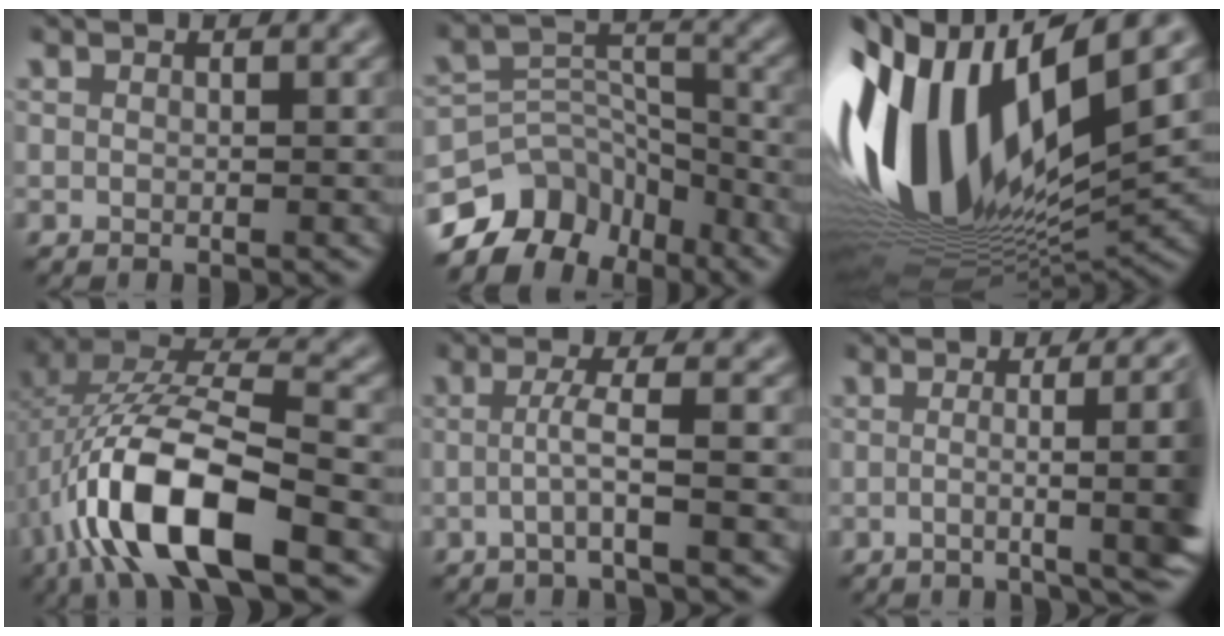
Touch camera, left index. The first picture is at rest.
{"total": 9.4, "force": [-7.7, 5.0, 1.8], "torque": [-0.010, 0.021, -0.125]}
{"total": 16.1, "force": [1.4, 7.0, 14.5], "torque": [-0.292, -0.008, 0.027]}
{"total": 12.1, "force": [-5.1, 4.0, 10.3], "torque": [-0.207, 0.013, -0.091]}
{"total": 2.7, "force": [-1.2, -0.1, 2.4], "torque": [-0.040, 0.000, -0.026]}
{"total": 9.6, "force": [-0.5, 2.8, 9.2], "torque": [-0.069, 0.022, -0.011]}